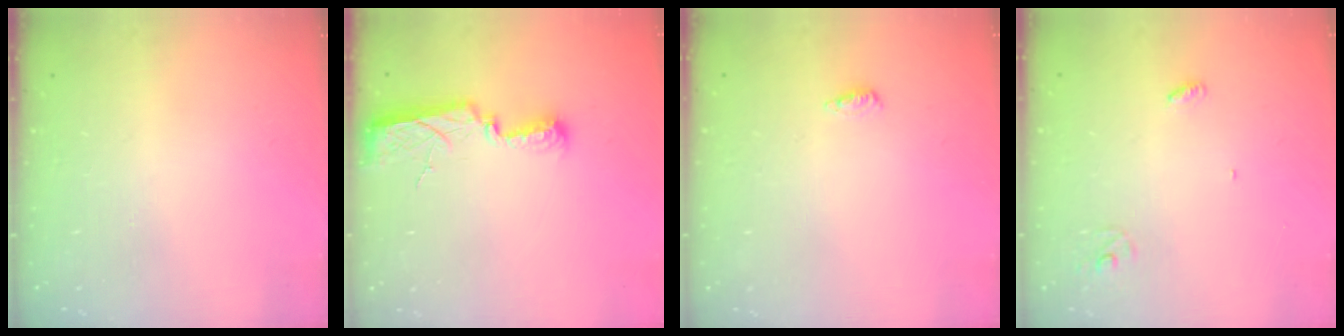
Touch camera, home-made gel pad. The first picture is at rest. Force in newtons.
{"total": 7.8, "press": 7.7, "slide": 1.2}
{"total": 4.9, "press": 4.4, "slide": 2.0}
{"total": 3.2, "press": 3.2, "slide": 0.3}